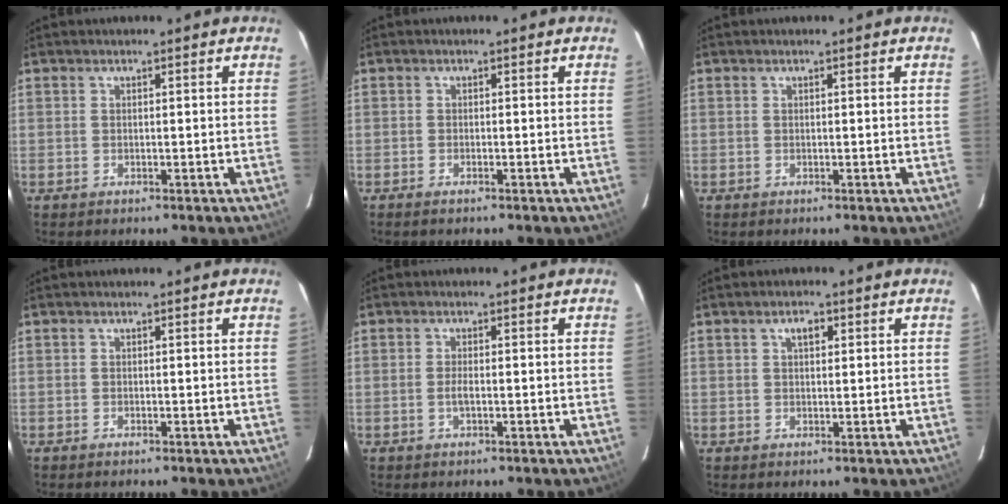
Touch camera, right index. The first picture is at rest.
{"total": 0.9, "force": [-0.8, 0.1, 0.5], "torque": [-0.012, -0.001, -0.017]}
{"total": 0.0}
{"total": 0.0}
{"total": 1.5, "force": [-0.4, 0.3, 1.4], "torque": [-0.029, 0.001, -0.008]}
{"total": 2.2, "force": [0.8, 1.2, 1.6], "torque": [-0.025, 0.008, 0.013]}